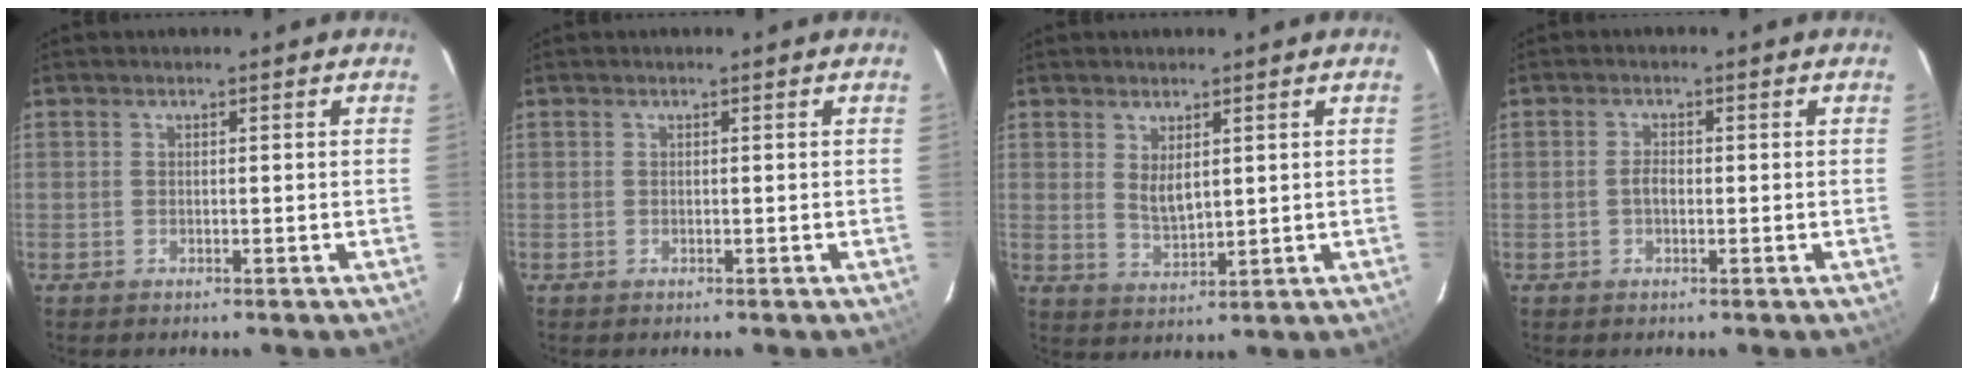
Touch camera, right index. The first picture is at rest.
{"total": 0.0}
{"total": 4.3, "force": [1.6, 2.0, 3.5], "torque": [-0.058, -0.008, 0.032]}
{"total": 1.7, "force": [-0.3, 1.0, 1.3], "torque": [-0.027, 0.004, -0.007]}